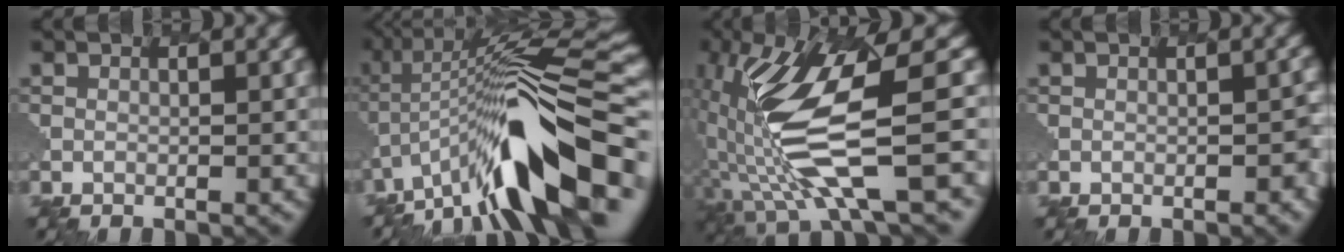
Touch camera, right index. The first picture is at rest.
{"total": 9.7, "force": [-4.6, 1.3, 8.4], "torque": [-0.175, 0.047, -0.110]}
{"total": 7.8, "force": [0.0, 1.3, 7.7], "torque": [-0.200, 0.007, -0.020]}
{"total": 1.1, "force": [-0.2, 0.6, 0.8], "torque": [-0.017, 0.000, -0.014]}